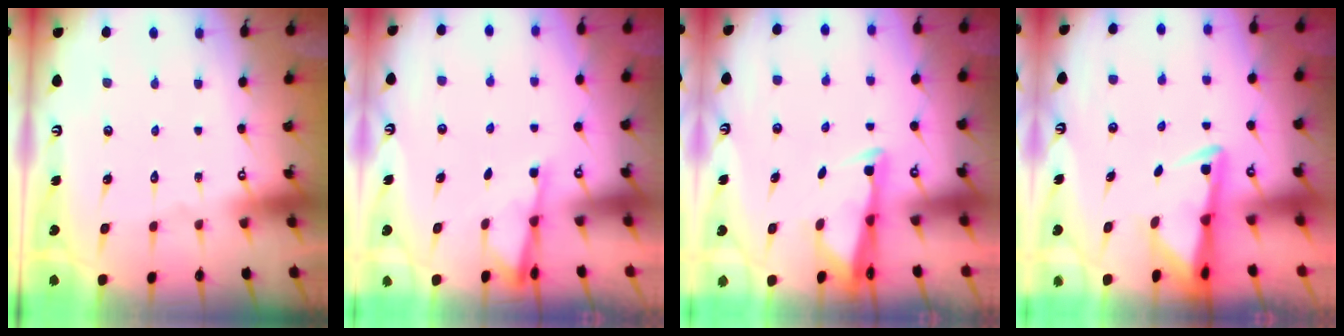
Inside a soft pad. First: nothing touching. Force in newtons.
{"total": 1.9, "press": 1.9, "slide": 0.3}
{"total": 2.9, "press": 2.8, "slide": 0.8}
{"total": 2.9, "press": 2.9, "slide": 0.6}